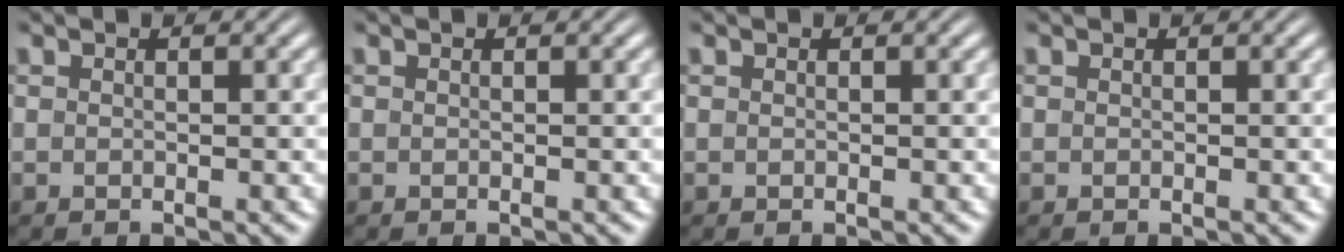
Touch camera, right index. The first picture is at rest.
{"total": 0.0}
{"total": 0.0}
{"total": 0.0}